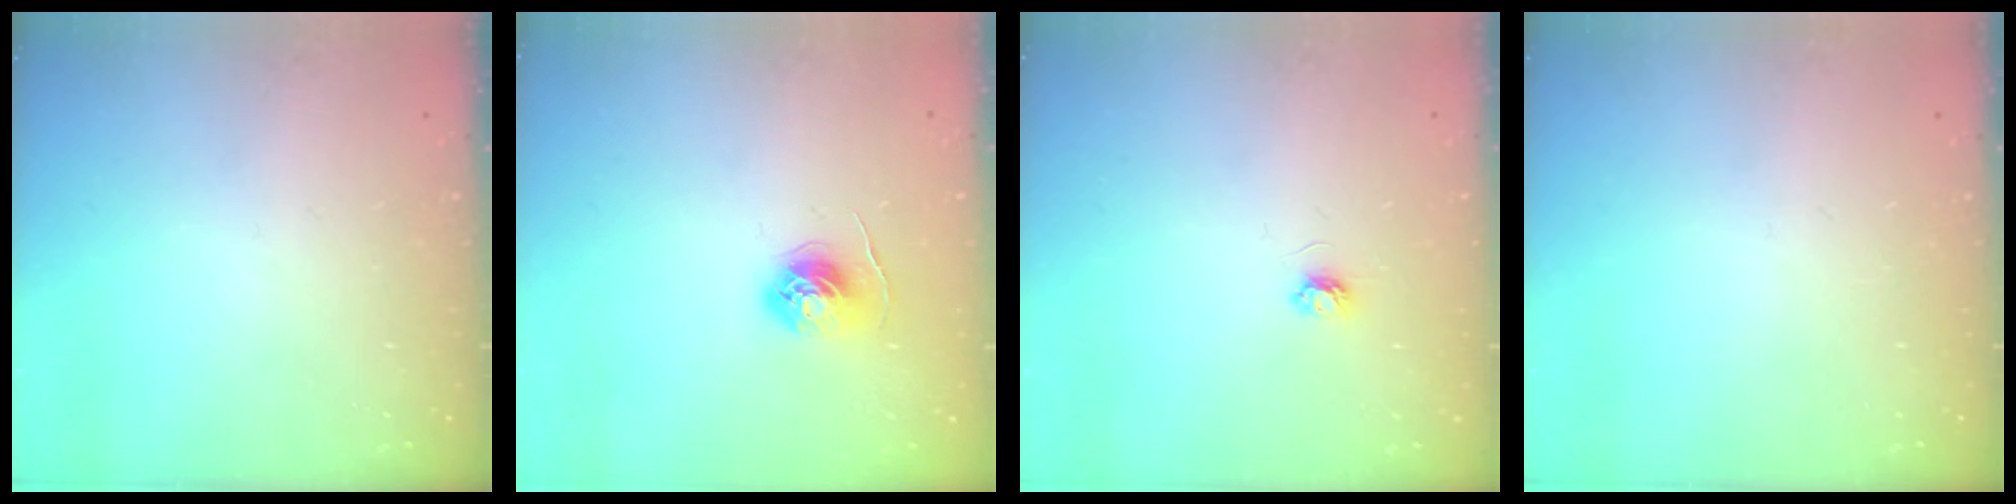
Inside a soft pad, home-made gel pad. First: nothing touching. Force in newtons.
{"total": 5.7, "press": 5.7, "slide": 0.5}
{"total": 3.5, "press": 3.5, "slide": 0.4}
{"total": 0.0}